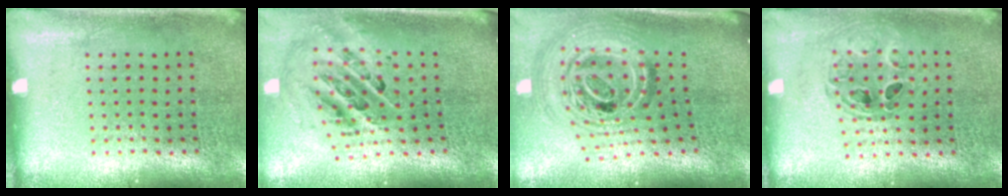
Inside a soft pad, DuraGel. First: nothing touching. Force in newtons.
{"total": 1.7, "press": 1.4, "slide": 1.1}
{"total": 2.1, "press": 1.6, "slide": 1.4}
{"total": 0.9, "press": 0.9, "slide": 0.1}